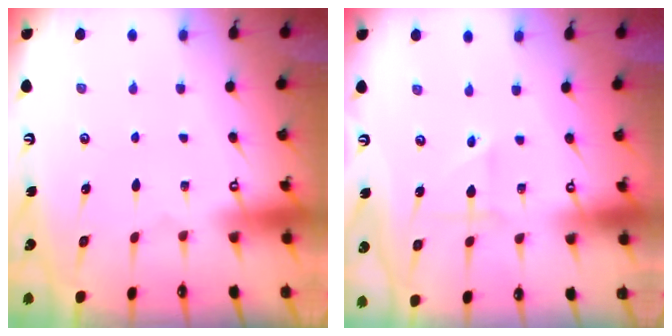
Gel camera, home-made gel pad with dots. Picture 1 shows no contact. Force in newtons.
{"total": 1.6, "press": 1.4, "slide": 0.9}